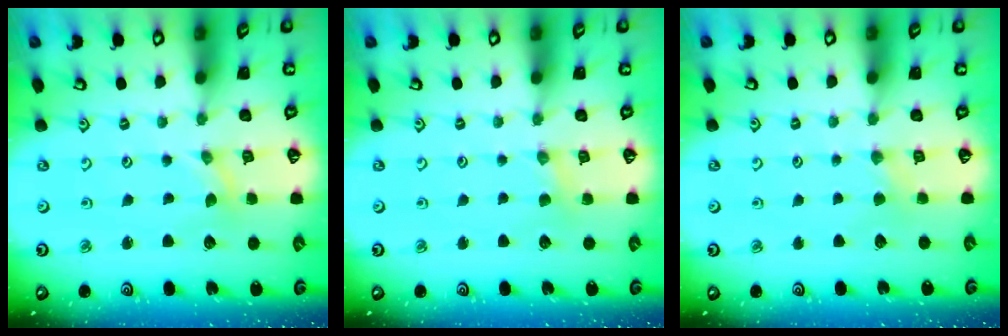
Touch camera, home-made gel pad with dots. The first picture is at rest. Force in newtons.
{"total": 2.3, "press": 2.3, "slide": 0.3}
{"total": 0.9, "press": 0.8, "slide": 0.3}